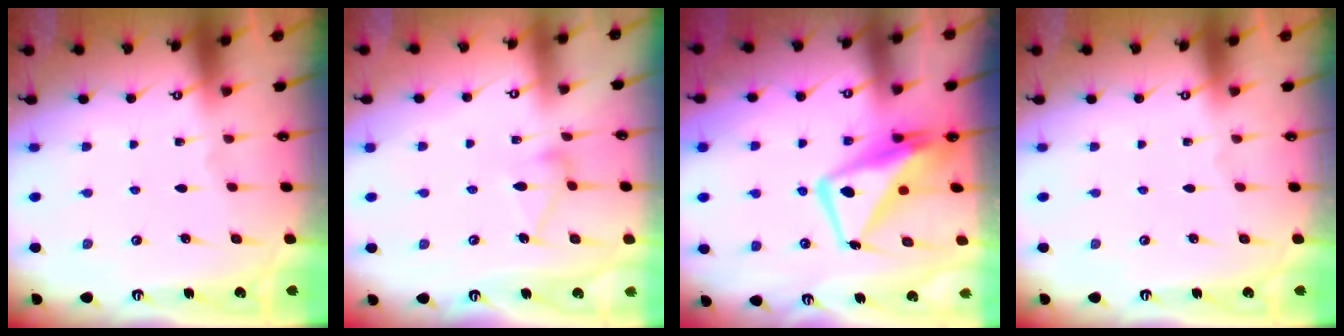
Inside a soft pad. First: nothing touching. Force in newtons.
{"total": 8.9, "press": 8.9, "slide": 0.4}
{"total": 12.9, "press": 12.8, "slide": 1.4}
{"total": 0.0}